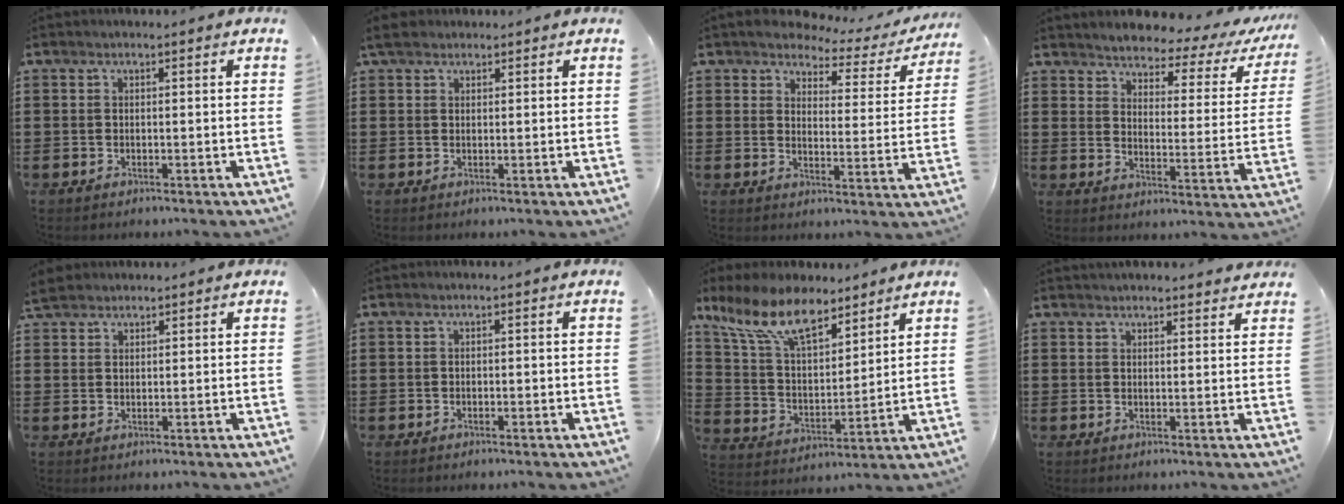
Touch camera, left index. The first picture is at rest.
{"total": 2.5, "force": [1.9, 1.3, 1.0], "torque": [-0.027, 0.009, 0.037]}
{"total": 3.4, "force": [3.1, 1.3, 0.7], "torque": [-0.029, -0.020, 0.046]}
{"total": 3.2, "force": [3.1, 0.6, 0.7], "torque": [-0.040, -0.029, 0.044]}
{"total": 2.8, "force": [2.6, 1.0, 0.4], "torque": [-0.017, 0.004, 0.050]}
{"total": 0.0}
{"total": 11.5, "force": [8.7, 3.9, 6.4], "torque": [-0.153, -0.025, 0.160]}
{"total": 2.1, "force": [2.1, 0.1, 0.0], "torque": [-0.005, -0.004, 0.041]}